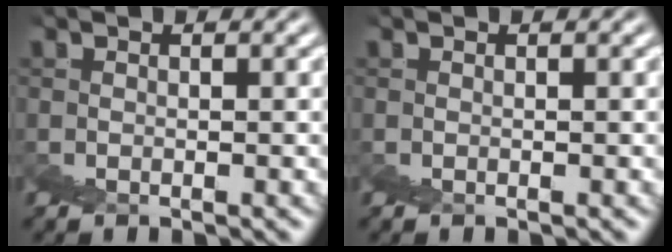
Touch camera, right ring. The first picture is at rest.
{"total": 0.0}